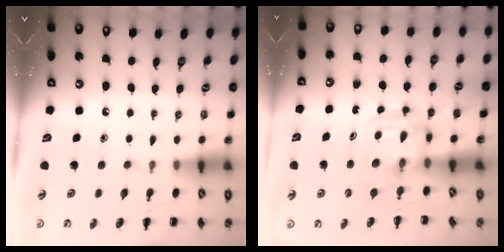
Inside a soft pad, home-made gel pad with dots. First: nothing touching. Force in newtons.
{"total": 3.7, "press": 3.6, "slide": 0.2}